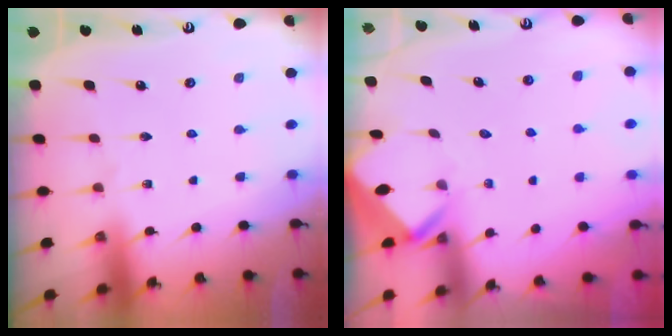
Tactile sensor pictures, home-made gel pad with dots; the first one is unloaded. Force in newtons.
{"total": 2.6, "press": 2.6, "slide": 0.1}